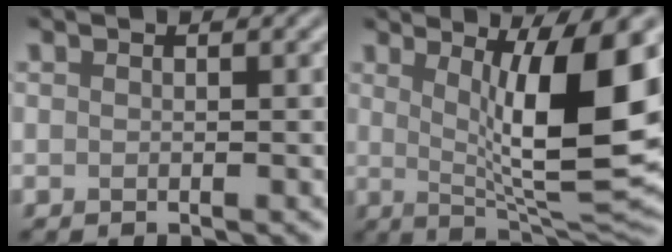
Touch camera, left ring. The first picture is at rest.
{"total": 11.0, "force": [2.2, 2.5, 10.5], "torque": [-0.159, -0.014, 0.044]}